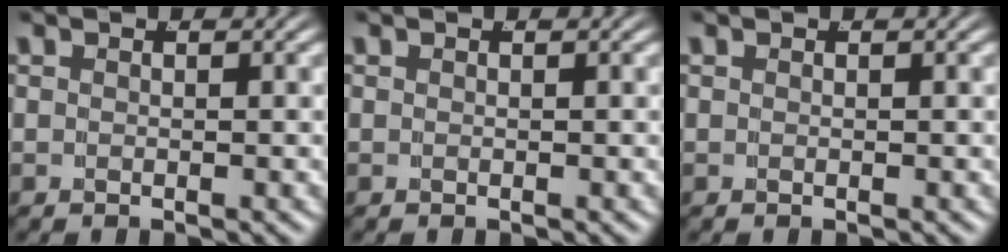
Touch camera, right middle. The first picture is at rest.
{"total": 0.0}
{"total": 0.0}